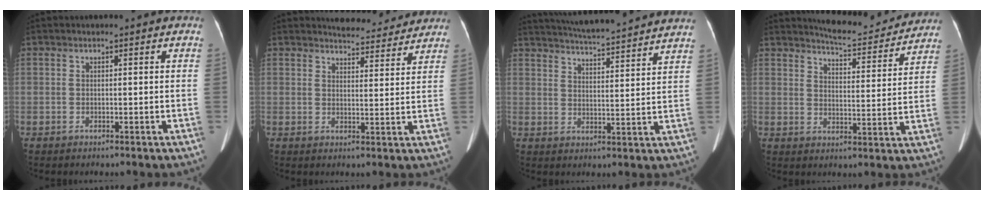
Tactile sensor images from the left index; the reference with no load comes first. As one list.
[{"total": 8.1, "force": [7.9, 1.7, 1.0], "torque": [-0.008, 0.000, 0.092]}, {"total": 18.8, "force": [17.4, 1.1, 7.1], "torque": [-0.116, 0.015, 0.235]}, {"total": 11.6, "force": [11.2, 1.7, 2.4], "torque": [-0.031, -0.012, 0.142]}]